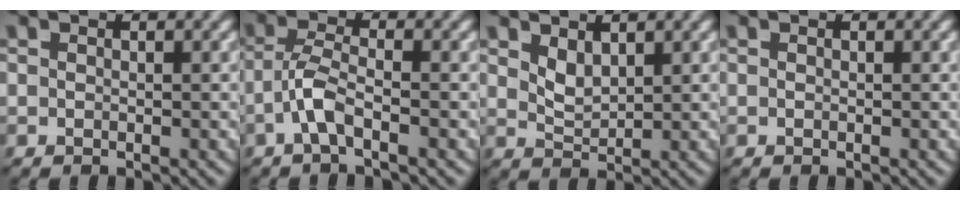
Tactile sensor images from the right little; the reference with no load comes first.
{"total": 2.9, "force": [-1.3, 0.9, 2.4], "torque": [-0.054, -0.012, -0.020]}
{"total": 1.9, "force": [1.3, 0.7, 1.2], "torque": [-0.021, -0.009, 0.031]}
{"total": 0.0}